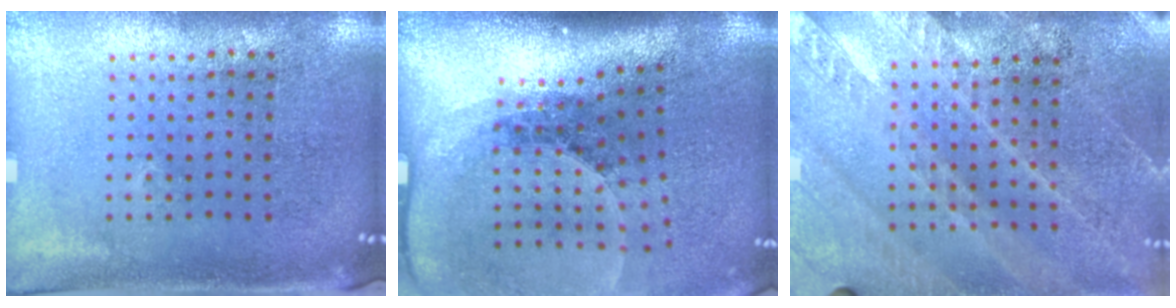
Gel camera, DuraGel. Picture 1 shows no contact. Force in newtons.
{"total": 2.6, "press": 1.9, "slide": 1.8}
{"total": 2.9, "press": 2.6, "slide": 1.4}